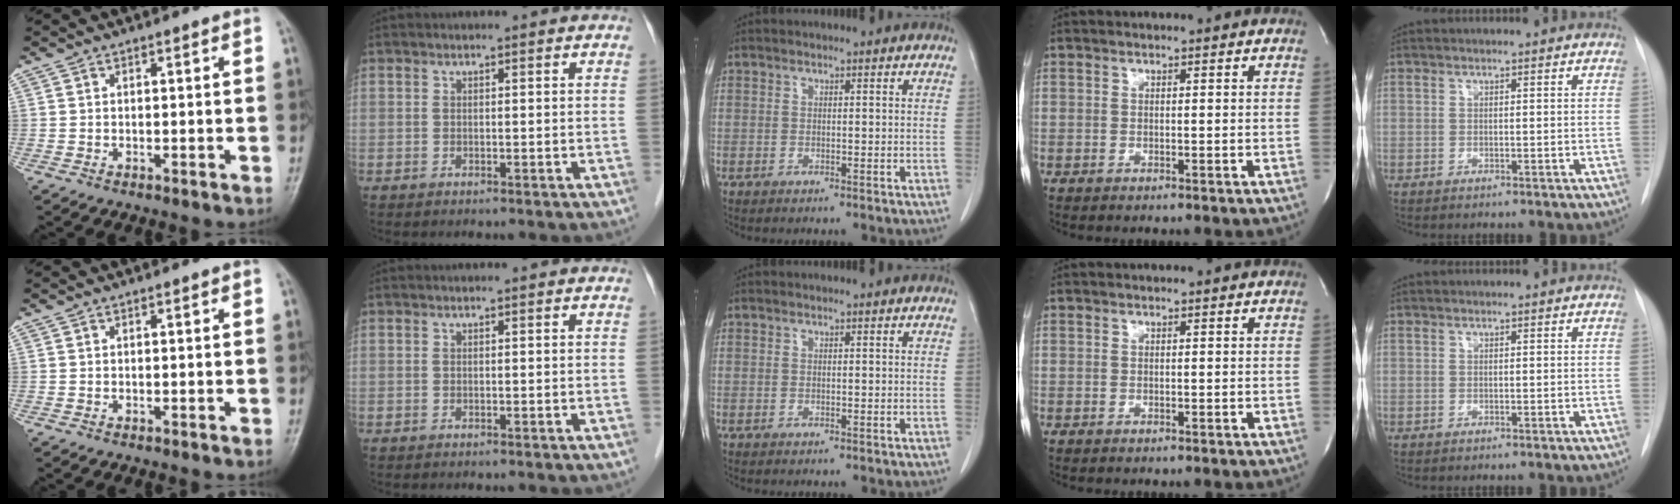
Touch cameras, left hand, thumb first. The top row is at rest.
{}